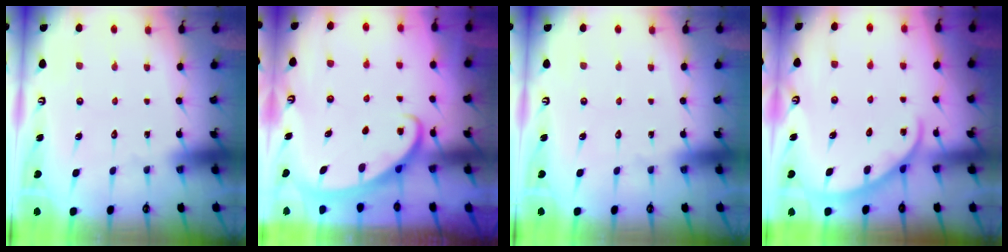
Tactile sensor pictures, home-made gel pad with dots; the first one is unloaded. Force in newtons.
{"total": 2.5, "press": 2.5, "slide": 0.3}
{"total": 0.0}
{"total": 2.7, "press": 2.6, "slide": 0.3}